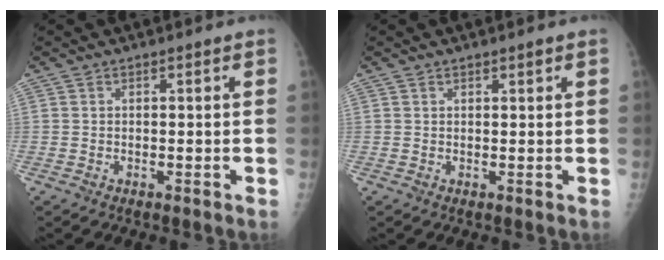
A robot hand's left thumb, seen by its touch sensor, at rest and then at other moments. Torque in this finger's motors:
{"motor_torque": [-0.02, 0.14, -0.15, -0.09, 0.01]}